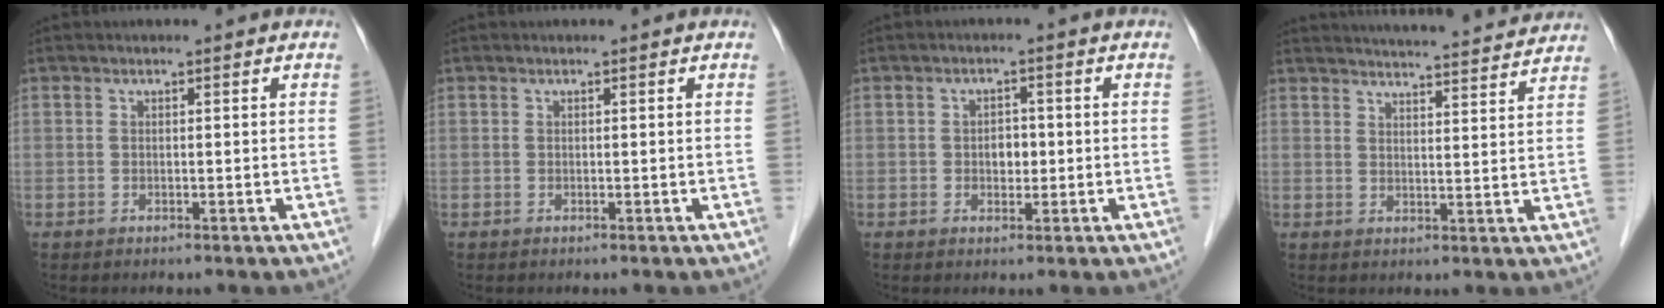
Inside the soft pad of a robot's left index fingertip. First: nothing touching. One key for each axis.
{"total": 0.0}
{"total": 2.5, "fx": -0.2, "fy": 1.7, "fz": 1.8, "tx": -0.026, "ty": 0.006, "tz": 0.000}
{"total": 16.7, "fx": 16.0, "fy": 0.9, "fz": 4.9, "tx": -0.071, "ty": 0.000, "tz": 0.201}